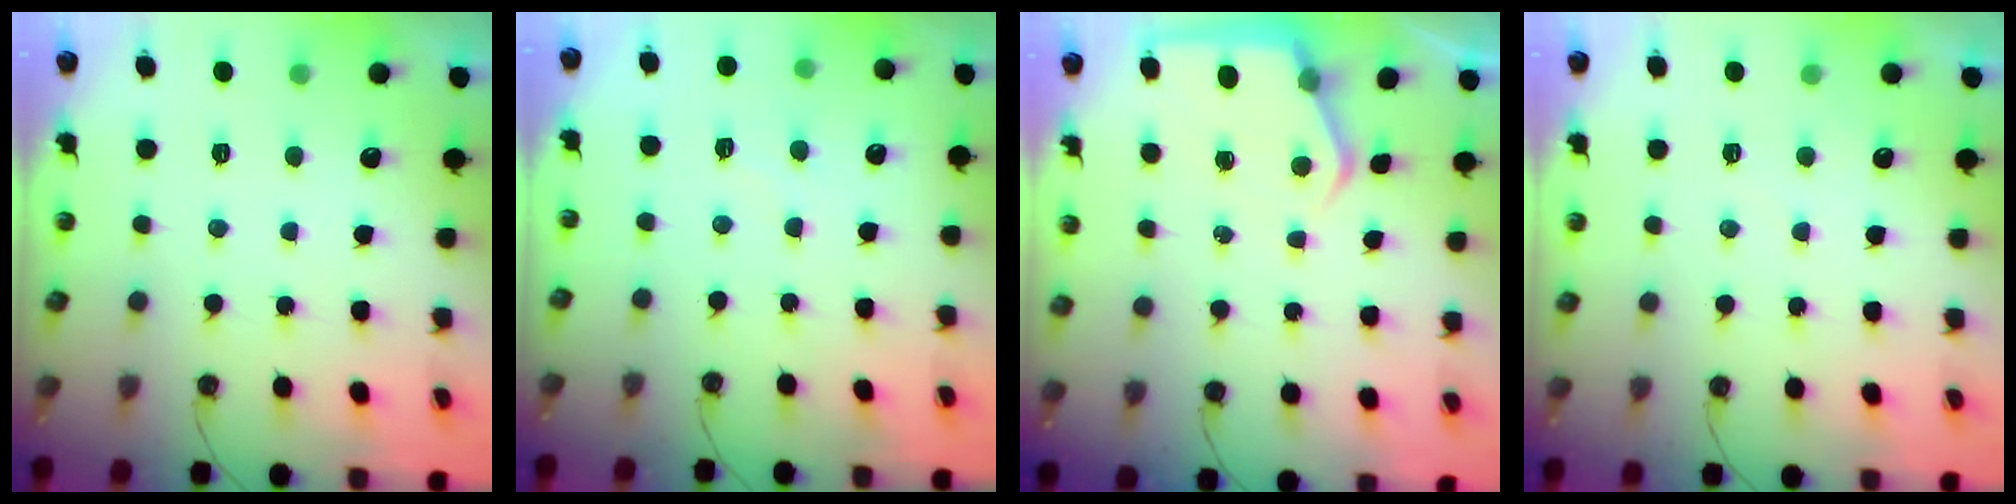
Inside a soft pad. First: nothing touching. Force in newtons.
{"total": 5.3, "press": 5.2, "slide": 0.6}
{"total": 5.9, "press": 5.8, "slide": 0.6}
{"total": 2.2, "press": 2.2, "slide": 0.3}